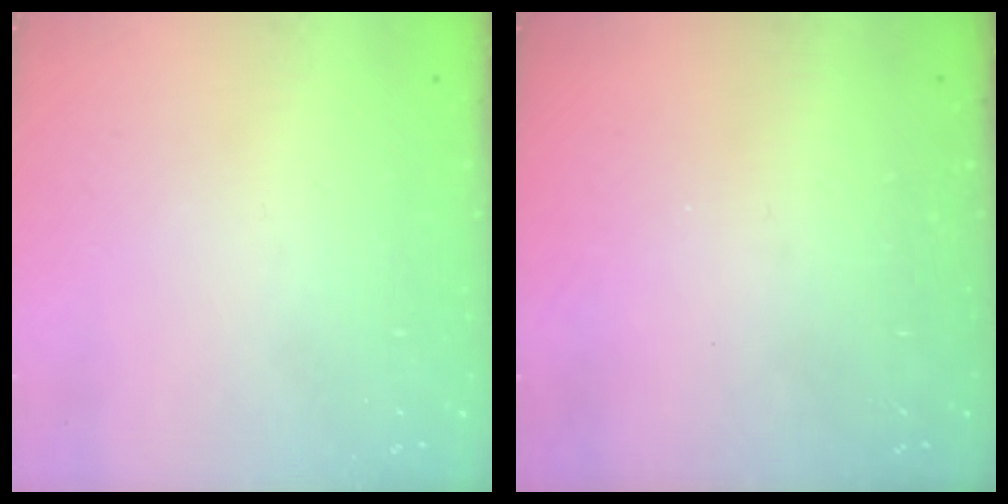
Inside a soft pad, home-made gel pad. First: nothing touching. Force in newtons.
{"total": 0.0}